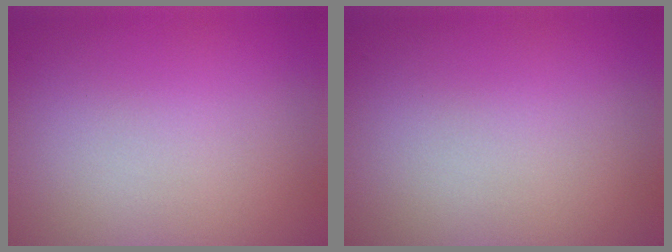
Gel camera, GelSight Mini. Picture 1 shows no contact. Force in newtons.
{"total": 0.0}